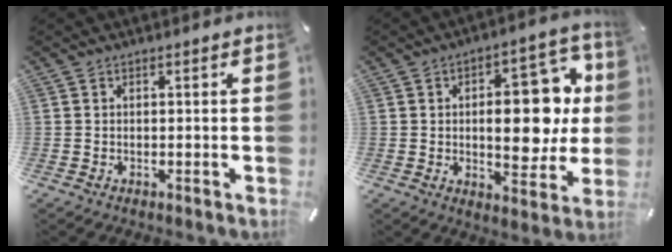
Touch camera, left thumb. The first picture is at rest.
{"total": 18.9, "force": [1.6, 9.9, 16.0], "torque": [-0.201, -0.002, 0.027]}